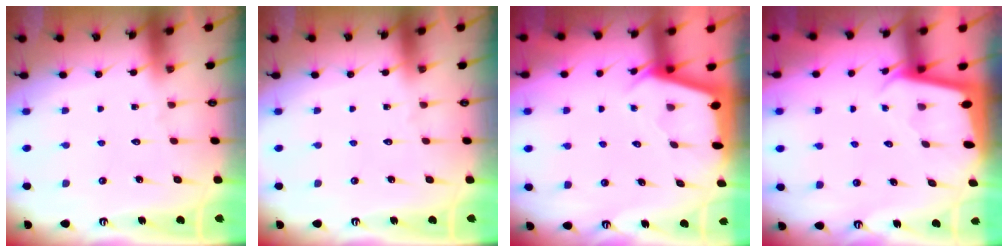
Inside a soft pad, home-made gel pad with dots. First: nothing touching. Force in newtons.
{"total": 0.0}
{"total": 2.3, "press": 2.3, "slide": 0.3}
{"total": 1.8, "press": 1.8, "slide": 0.1}